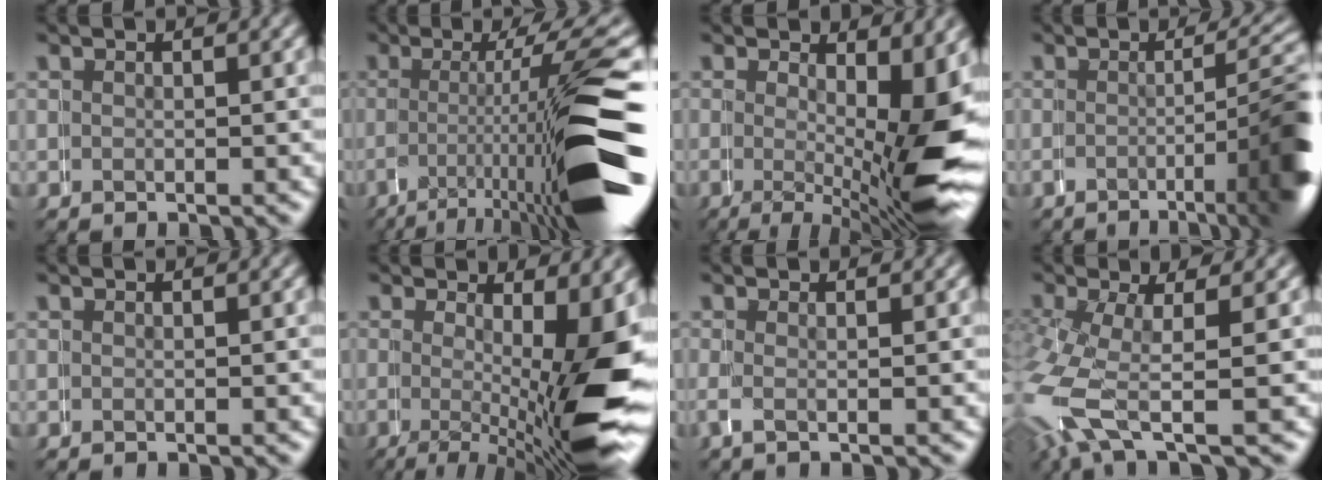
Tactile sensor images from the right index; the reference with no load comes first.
{"total": 14.9, "force": [-2.4, 4.3, 14.1], "torque": [-0.199, -0.014, -0.020]}
{"total": 11.0, "force": [-0.8, 3.2, 10.5], "torque": [-0.131, -0.015, -0.009]}
{"total": 11.4, "force": [-3.4, 4.3, 10.0], "torque": [-0.105, -0.014, -0.046]}
{"total": 0.0}
{"total": 12.7, "force": [-1.6, 4.0, 11.9], "torque": [-0.157, -0.026, -0.010]}
{"total": 1.3, "force": [-0.5, 0.6, 1.0], "torque": [-0.036, -0.009, -0.006]}
{"total": 6.5, "force": [-1.9, 3.8, 4.9], "torque": [-0.136, -0.027, -0.018]}